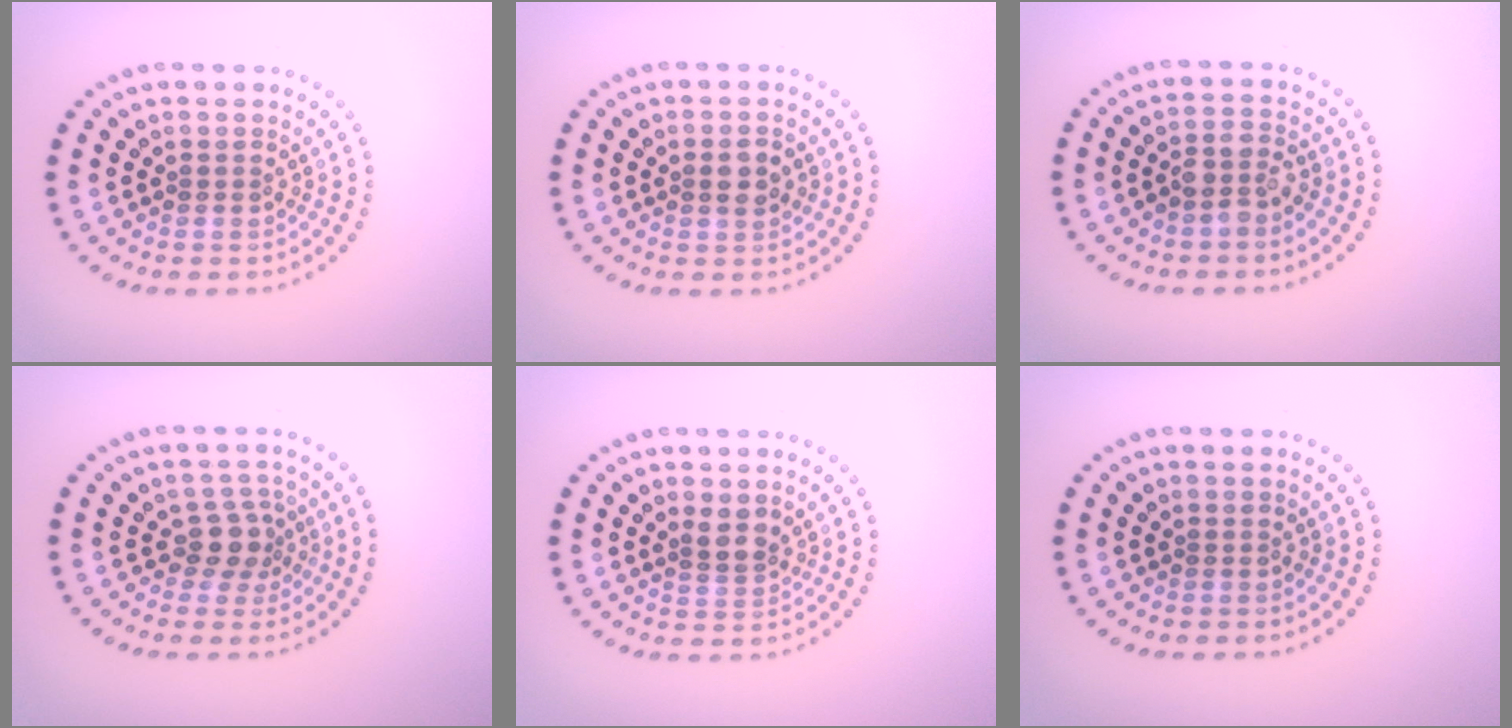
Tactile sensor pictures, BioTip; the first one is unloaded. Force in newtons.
{"total": 1.9, "press": 1.8, "slide": 0.3}
{"total": 2.4, "press": 2.1, "slide": 1.2}
{"total": 2.5, "press": 2.0, "slide": 1.5}
{"total": 2.0, "press": 1.7, "slide": 1.2}
{"total": 0.0}